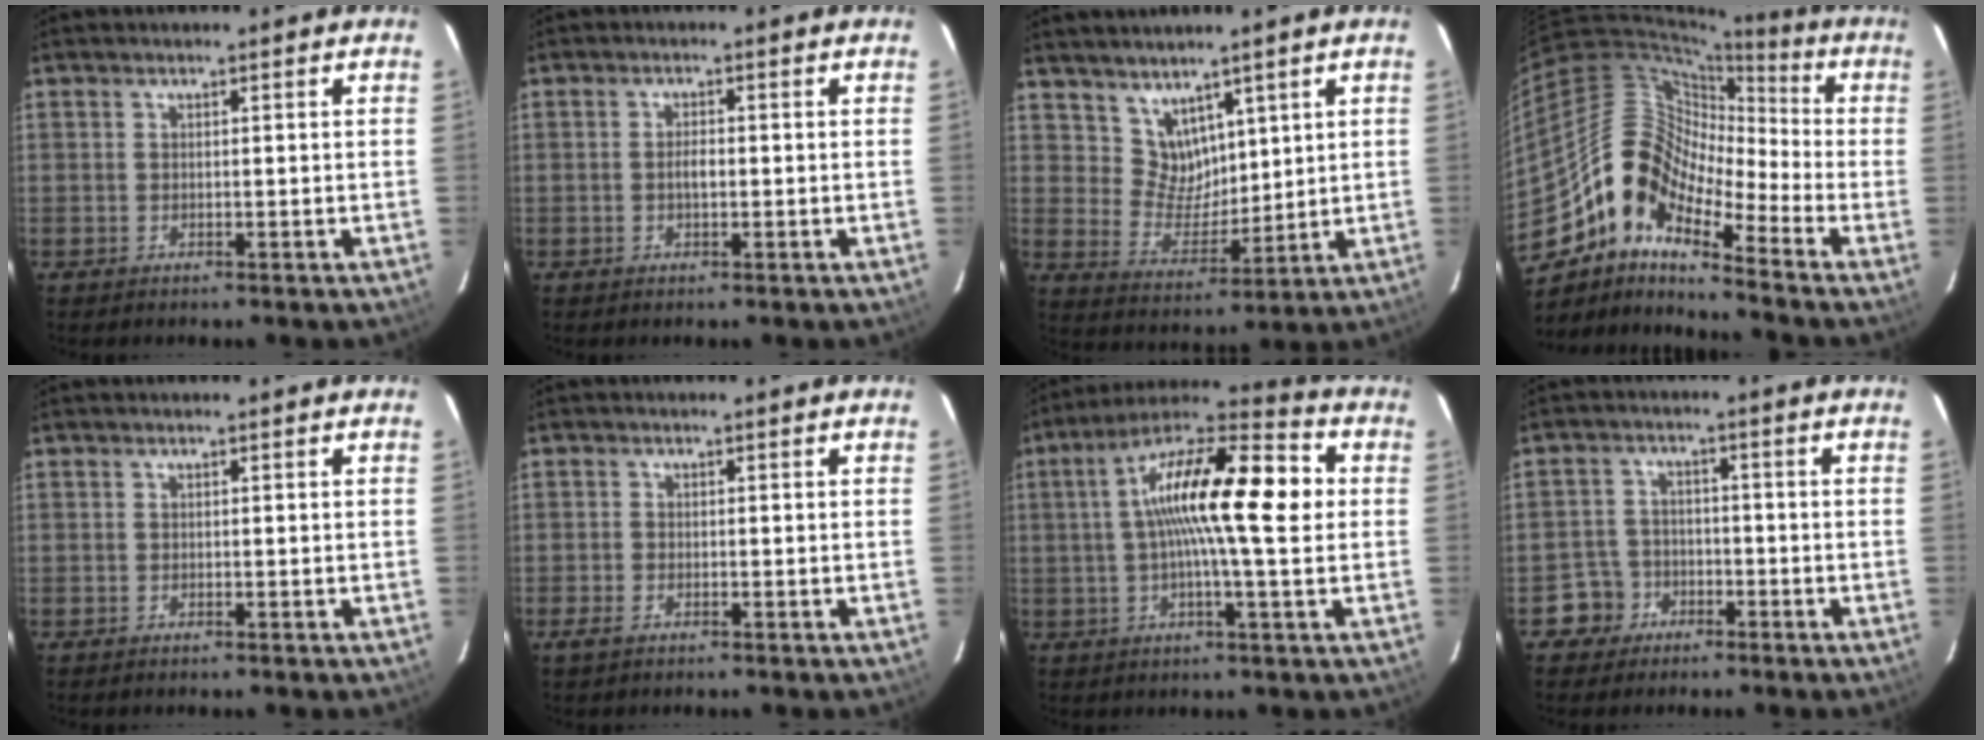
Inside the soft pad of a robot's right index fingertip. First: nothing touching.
{"total": 1.9, "force": [-0.3, 0.8, 1.7], "torque": [-0.033, 0.003, -0.006]}
{"total": 7.3, "force": [5.1, 4.8, 2.0], "torque": [-0.028, 0.000, 0.110]}
{"total": 13.7, "force": [-8.5, 5.8, 9.1], "torque": [-0.151, 0.015, -0.181]}
{"total": 0.0}
{"total": 1.8, "force": [-1.2, 0.8, 1.0], "torque": [-0.025, -0.002, -0.025]}
{"total": 18.0, "force": [1.8, 3.8, 17.5], "torque": [-0.298, 0.030, 0.014]}
{"total": 5.0, "force": [-2.8, 4.2, -0.1], "torque": [-0.006, 0.021, -0.052]}